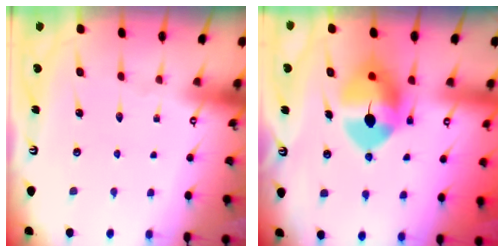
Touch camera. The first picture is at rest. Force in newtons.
{"total": 12.0, "press": 11.8, "slide": 2.0}